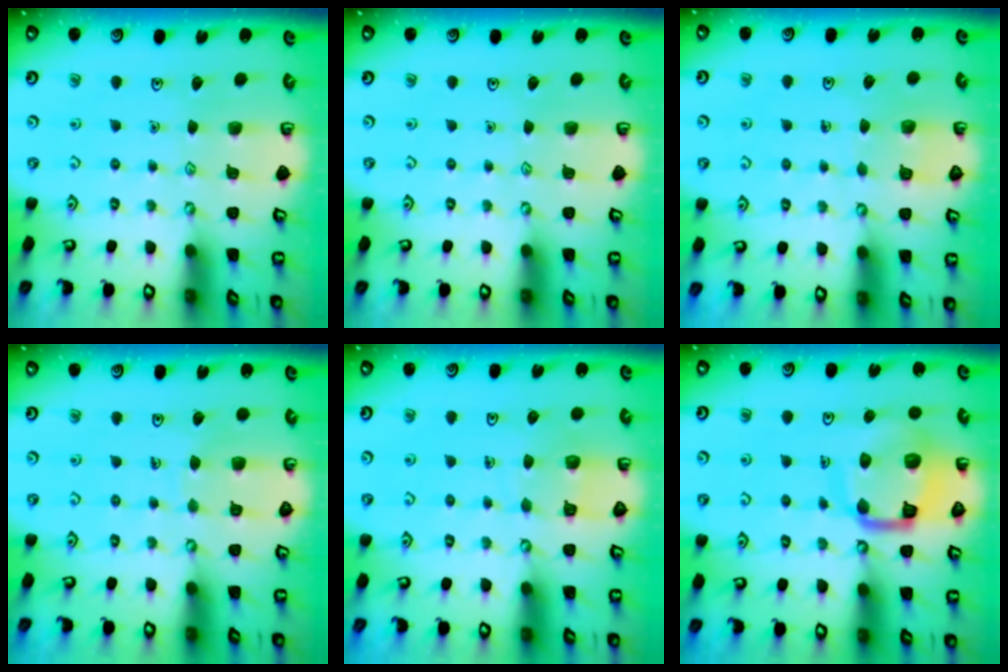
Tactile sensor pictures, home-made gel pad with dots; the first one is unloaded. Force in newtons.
{"total": 0.0}
{"total": 2.8, "press": 2.8, "slide": 0.3}
{"total": 3.9, "press": 3.9, "slide": 0.2}
{"total": 5.7, "press": 5.6, "slide": 0.4}
{"total": 13.2, "press": 13.1, "slide": 1.4}